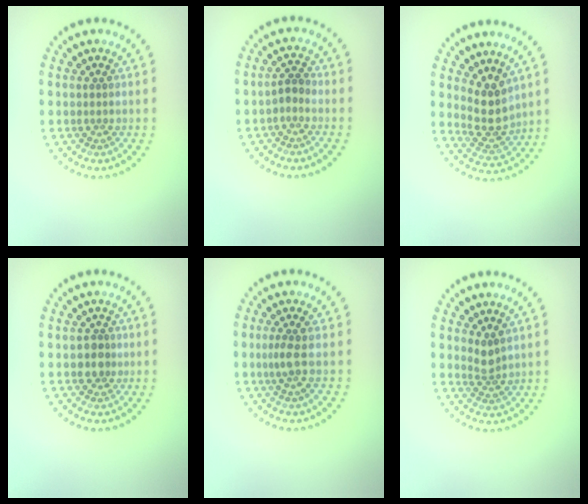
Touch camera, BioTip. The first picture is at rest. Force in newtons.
{"total": 1.2, "press": 1.0, "slide": 0.8}
{"total": 3.6, "press": 3.2, "slide": 1.7}
{"total": 2.0, "press": 1.7, "slide": 1.0}
{"total": 1.8, "press": 1.4, "slide": 1.2}
{"total": 1.9, "press": 1.4, "slide": 1.3}